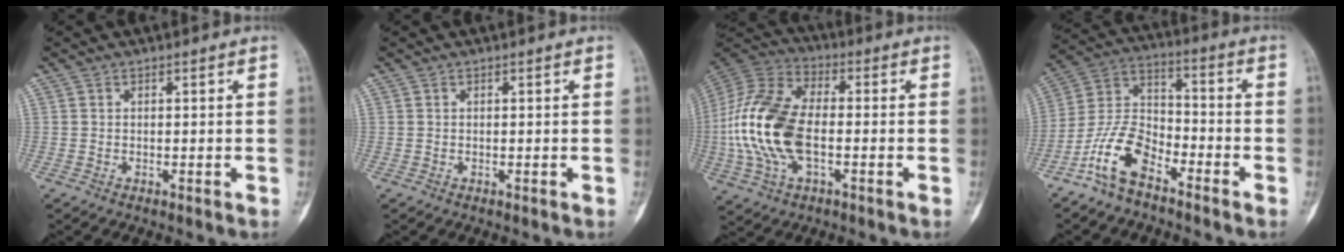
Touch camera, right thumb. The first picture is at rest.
{"total": 0.0}
{"total": 19.0, "force": [-2.5, 10.5, 15.7], "torque": [-0.338, 0.020, -0.047]}
{"total": 11.1, "force": [-7.2, 5.3, 6.6], "torque": [-0.133, 0.057, -0.150]}